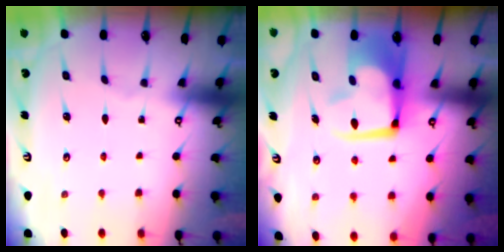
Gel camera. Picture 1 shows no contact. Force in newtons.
{"total": 10.8, "press": 10.7, "slide": 1.4}